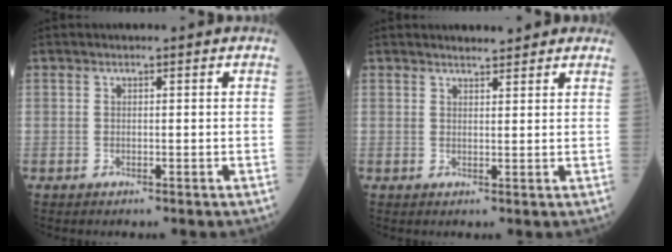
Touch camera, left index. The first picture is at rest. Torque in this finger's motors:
{"motor_torque": [0.37, -0.38, -0.03, 0.00]}